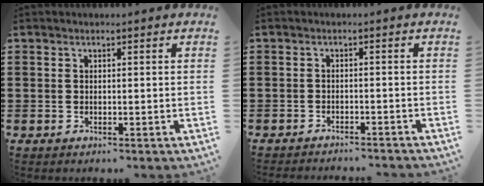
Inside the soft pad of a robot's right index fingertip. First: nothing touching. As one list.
[{"total": 1.5, "force": [-1.4, -0.4, 0.1], "torque": [-0.003, 0.002, -0.029]}]